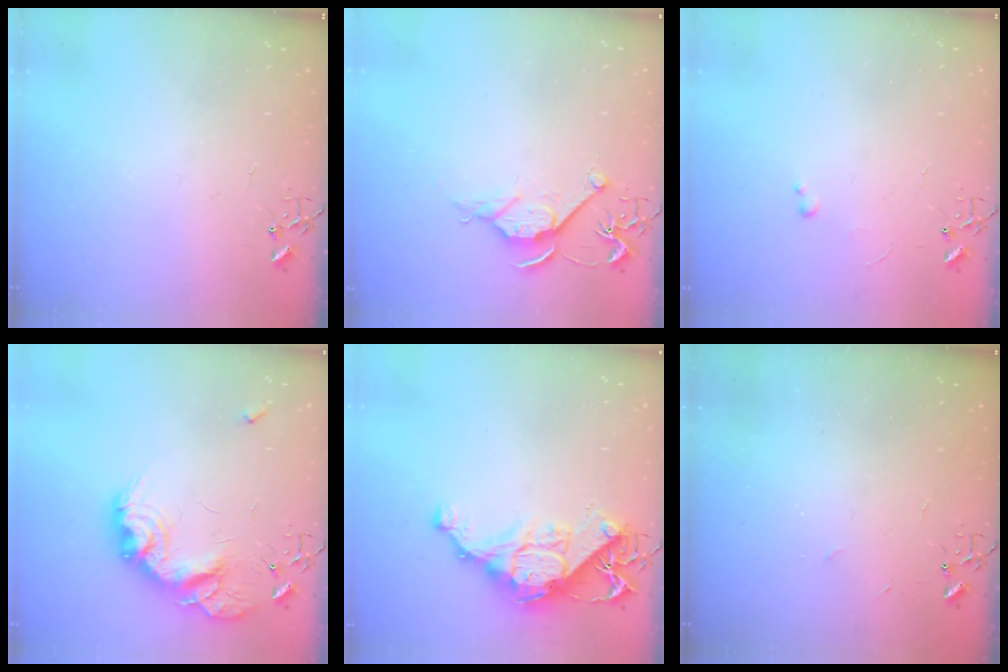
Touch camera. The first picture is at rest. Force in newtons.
{"total": 7.2, "press": 7.1, "slide": 0.7}
{"total": 2.0, "press": 2.0, "slide": 0.3}
{"total": 17.2, "press": 17.2, "slide": 0.9}
{"total": 14.0, "press": 13.9, "slide": 1.2}
{"total": 2.2, "press": 2.2, "slide": 0.3}